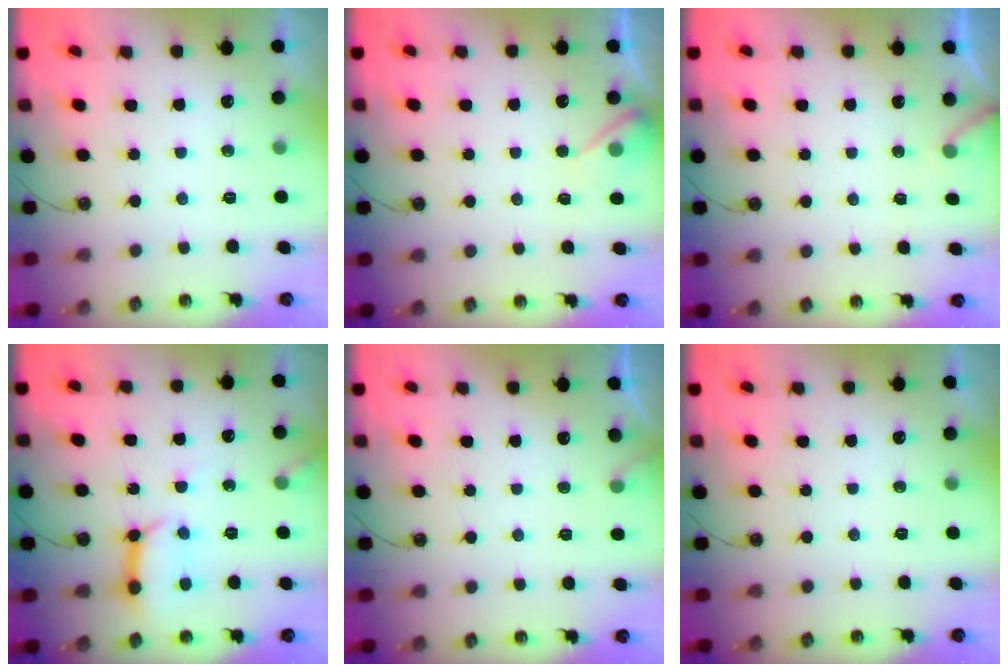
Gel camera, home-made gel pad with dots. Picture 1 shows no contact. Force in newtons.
{"total": 6.3, "press": 6.3, "slide": 0.6}
{"total": 3.7, "press": 3.6, "slide": 0.3}
{"total": 11.6, "press": 11.5, "slide": 1.1}
{"total": 3.9, "press": 3.9, "slide": 0.2}
{"total": 0.0}